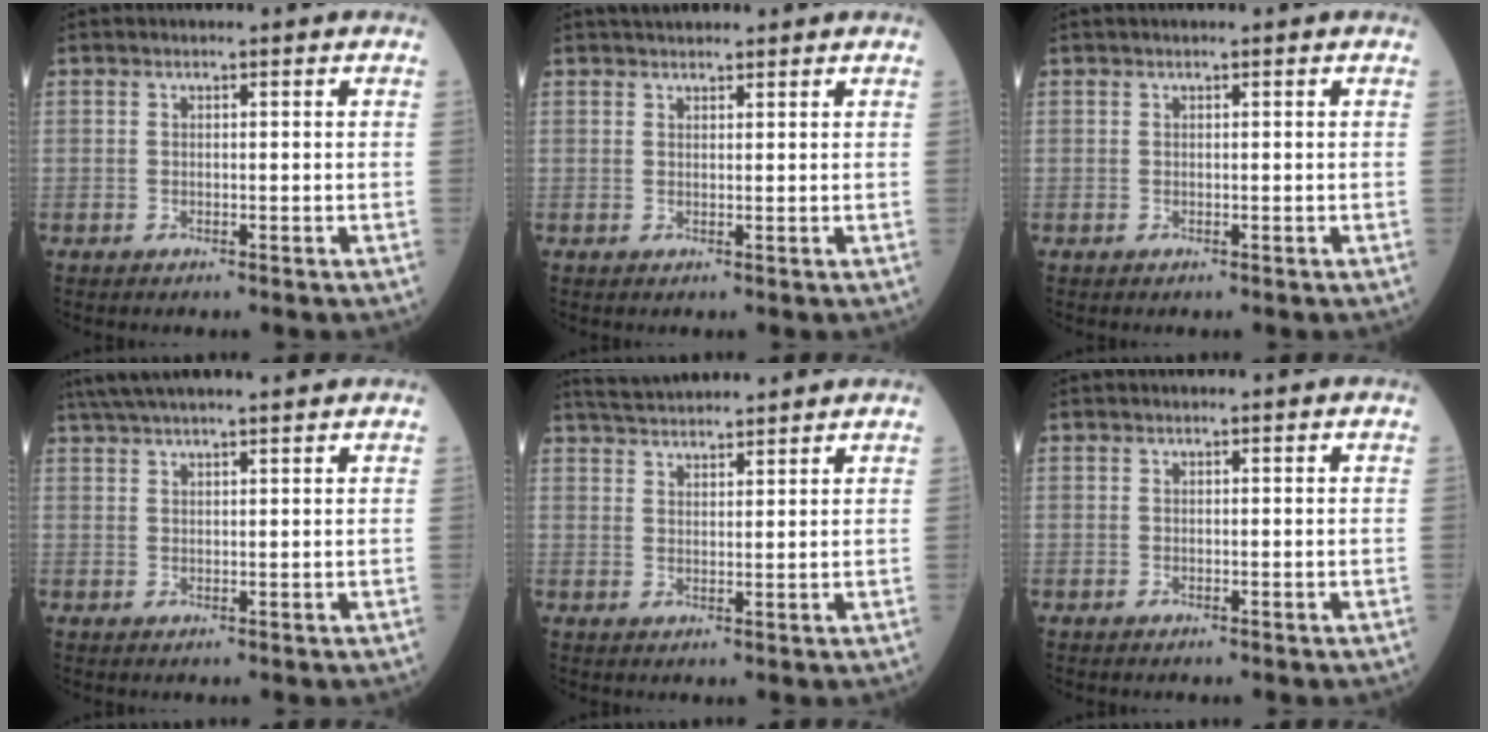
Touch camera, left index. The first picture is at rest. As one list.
[{"total": 3.4, "force": [3.1, 0.8, 1.1], "torque": [-0.016, 0.031, 0.051]}, {"total": 0.8, "force": [0.7, -0.1, 0.4], "torque": [-0.007, 0.017, 0.016]}, {"total": 10.9, "force": [9.5, 0.3, 5.2], "torque": [-0.091, 0.037, 0.143]}, {"total": 8.5, "force": [8.1, 0.6, 2.4], "torque": [-0.048, 0.036, 0.130]}, {"total": 0.0}]